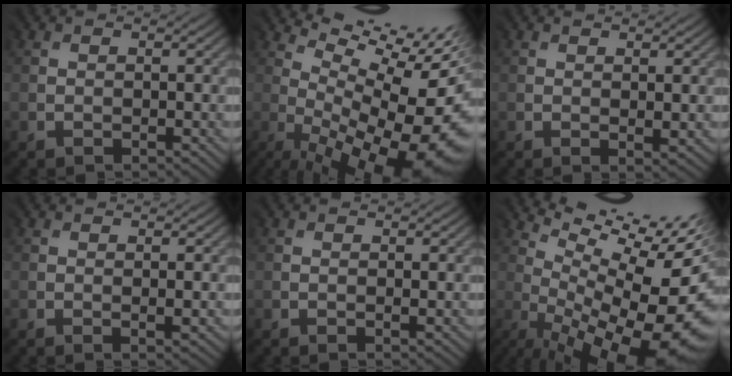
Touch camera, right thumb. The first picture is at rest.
{"total": 14.9, "force": [2.3, 5.4, 13.7], "torque": [-0.152, 0.012, 0.080]}
{"total": 1.7, "force": [0.6, 0.5, 1.5], "torque": [-0.031, -0.003, 0.013]}
{"total": 1.1, "force": [0.1, 0.1, 1.1], "torque": [-0.027, -0.002, 0.004]}
{"total": 0.7, "force": [0.2, 0.2, 0.6], "torque": [-0.016, -0.001, 0.004]}
{"total": 16.4, "force": [1.8, 5.7, 15.3], "torque": [-0.169, 0.015, 0.070]}